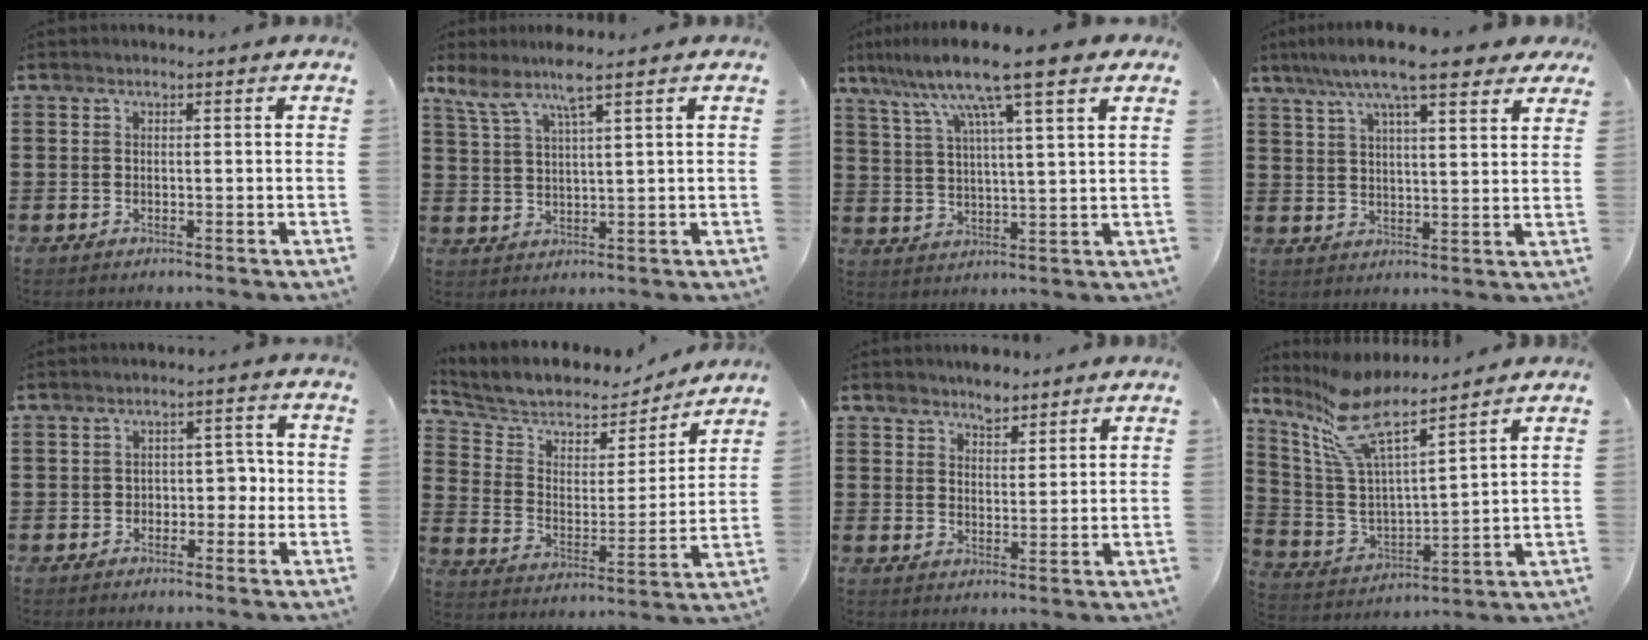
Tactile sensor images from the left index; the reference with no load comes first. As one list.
[{"total": 6.3, "force": [4.3, 0.6, 4.6], "torque": [-0.103, -0.007, 0.074]}, {"total": 11.5, "force": [8.1, 0.4, 8.1], "torque": [-0.174, -0.023, 0.133]}, {"total": 10.4, "force": [7.9, 1.8, 6.6], "torque": [-0.142, -0.012, 0.138]}, {"total": 3.1, "force": [-1.0, 2.3, 1.8], "torque": [-0.033, 0.006, -0.029]}, {"total": 5.9, "force": [5.1, 2.6, 1.4], "torque": [-0.064, -0.035, 0.084]}, {"total": 3.7, "force": [3.1, 1.8, 1.0], "torque": [-0.012, -0.002, 0.056]}, {"total": 9.7, "force": [7.6, 1.4, 5.9], "torque": [-0.150, -0.042, 0.129]}]